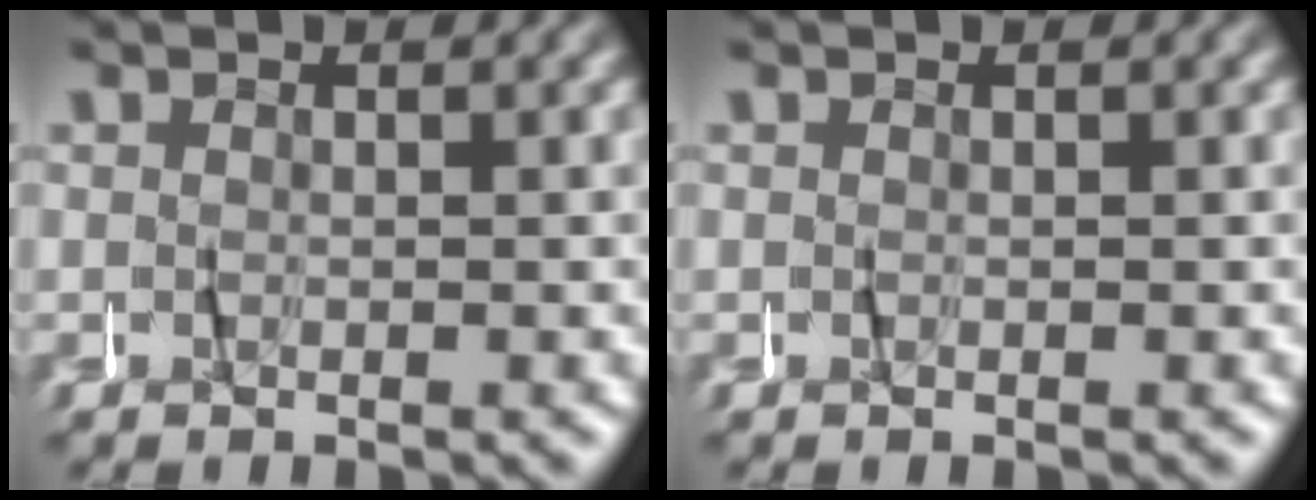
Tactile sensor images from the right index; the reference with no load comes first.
{"total": 0.0}